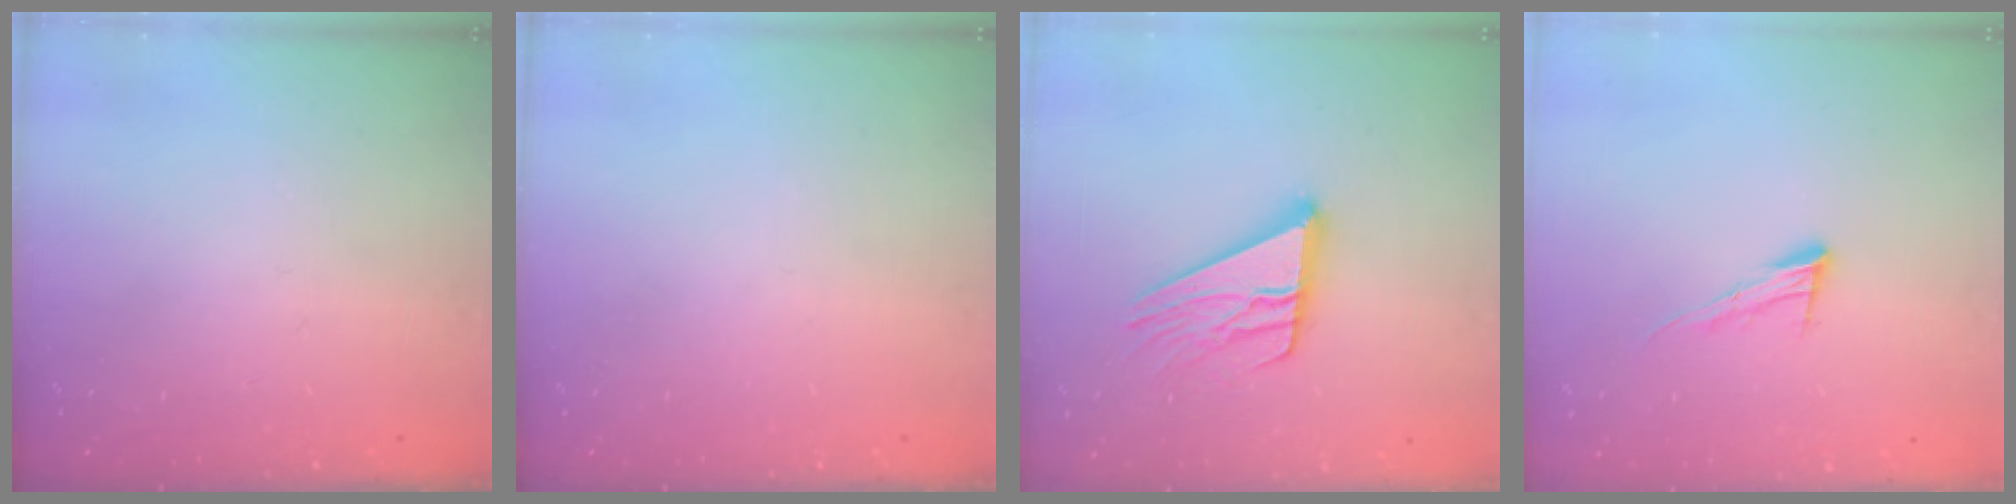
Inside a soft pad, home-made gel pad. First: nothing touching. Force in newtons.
{"total": 0.0}
{"total": 15.4, "press": 15.3, "slide": 1.4}
{"total": 9.1, "press": 9.1, "slide": 0.6}